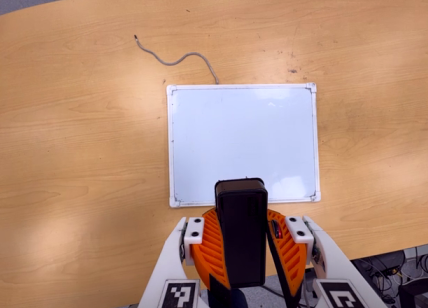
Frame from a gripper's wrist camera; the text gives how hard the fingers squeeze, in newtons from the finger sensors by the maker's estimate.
{"total": 9.7, "left": 9.9, "right": 9.5}